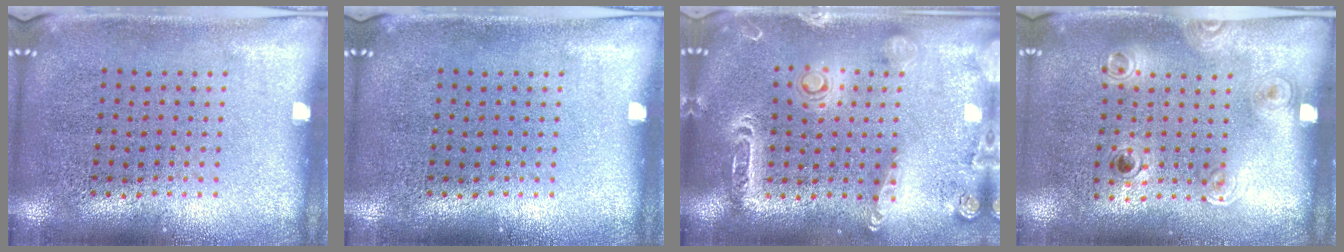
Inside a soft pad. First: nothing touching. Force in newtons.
{"total": 0.0}
{"total": 2.1, "press": 1.9, "slide": 0.8}
{"total": 1.1, "press": 0.8, "slide": 0.7}